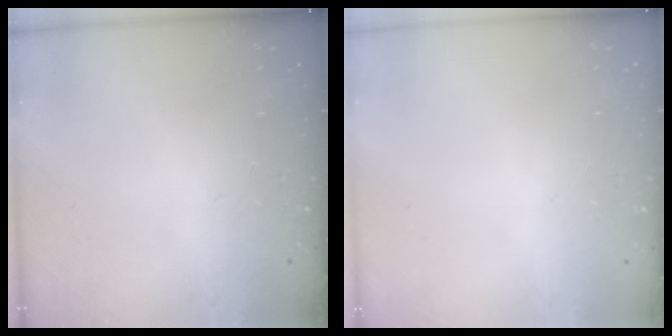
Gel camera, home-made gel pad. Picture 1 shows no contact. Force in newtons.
{"total": 0.0}